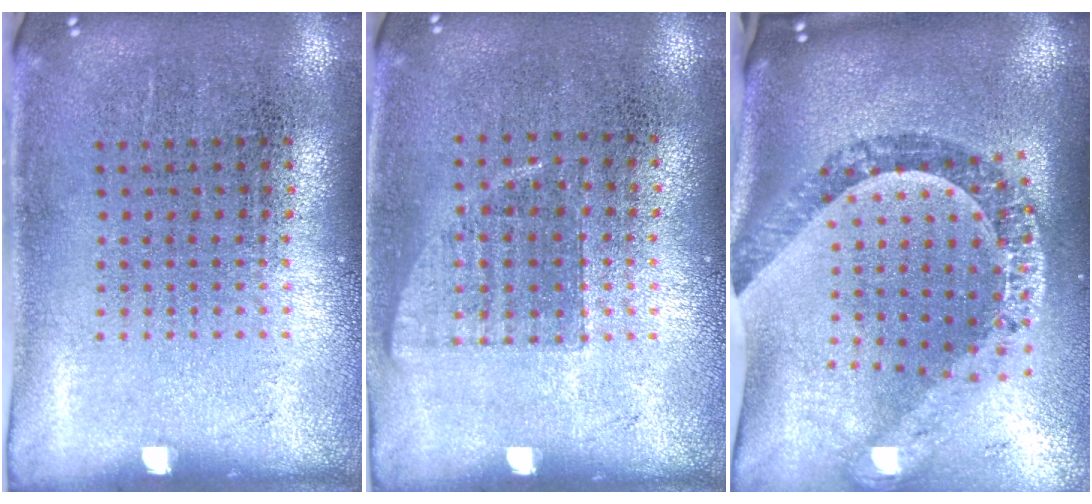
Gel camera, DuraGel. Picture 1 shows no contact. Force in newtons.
{"total": 0.7, "press": 0.7, "slide": 0.2}
{"total": 2.3, "press": 1.9, "slide": 1.3}